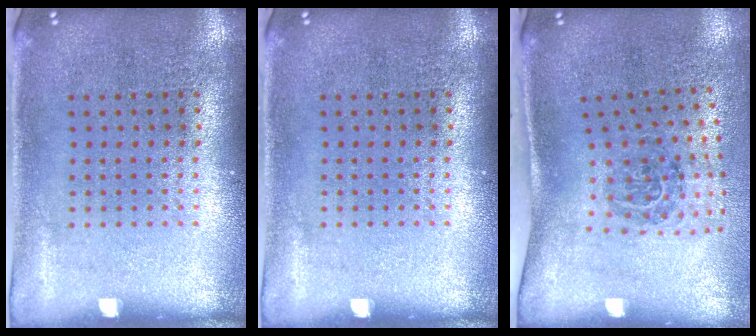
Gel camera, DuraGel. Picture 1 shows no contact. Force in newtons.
{"total": 0.0}
{"total": 1.7, "press": 1.1, "slide": 1.4}